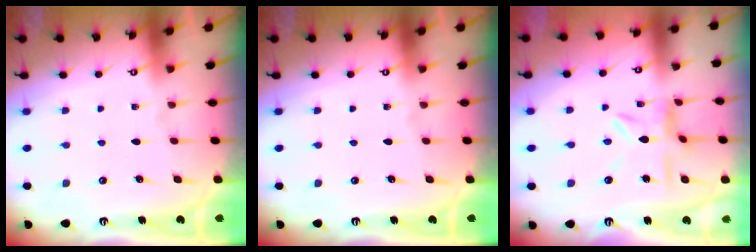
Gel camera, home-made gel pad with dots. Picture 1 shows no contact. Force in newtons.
{"total": 0.0}
{"total": 6.0, "press": 6.0, "slide": 0.6}